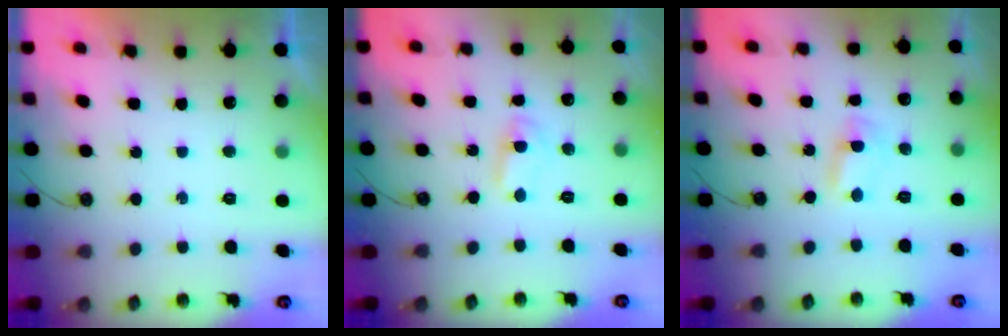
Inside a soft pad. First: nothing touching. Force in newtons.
{"total": 1.7, "press": 1.7, "slide": 0.2}
{"total": 2.2, "press": 2.2, "slide": 0.3}